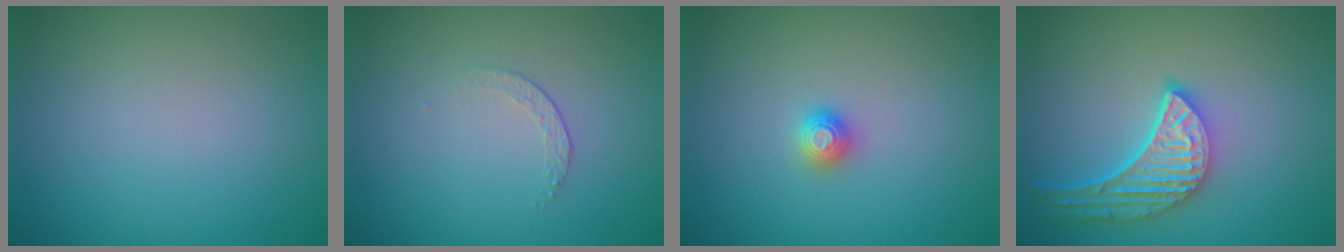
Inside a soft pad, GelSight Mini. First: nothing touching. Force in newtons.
{"total": 1.2, "press": 0.5, "slide": 1.1}
{"total": 1.1, "press": 1.1, "slide": 0.0}
{"total": 5.4, "press": 4.3, "slide": 3.3}